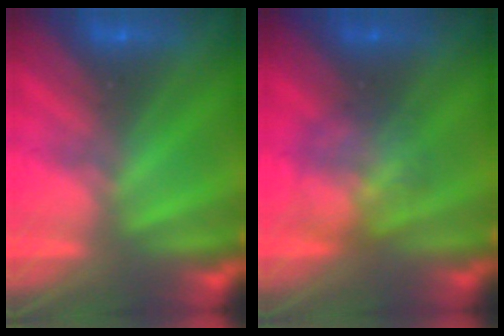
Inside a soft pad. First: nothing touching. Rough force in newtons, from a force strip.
{"total": 2.9}